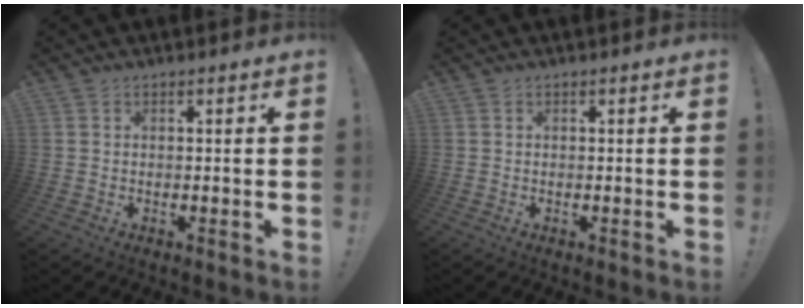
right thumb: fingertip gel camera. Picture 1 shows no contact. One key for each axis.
{"total": 0.0}